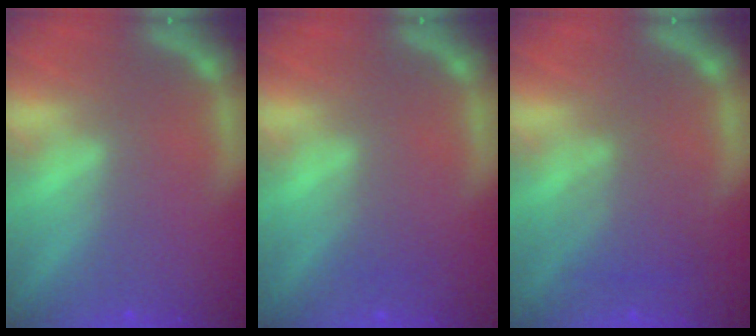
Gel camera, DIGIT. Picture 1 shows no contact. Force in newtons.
{"total": 1.0}
{"total": 3.0}